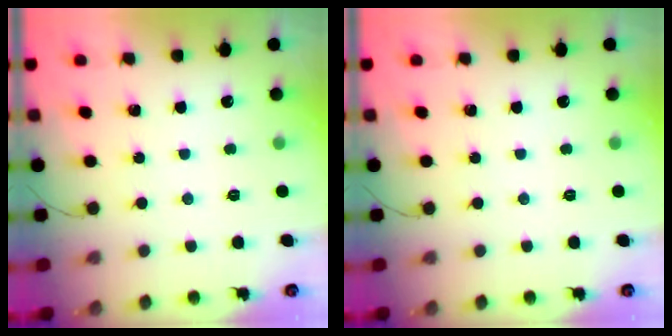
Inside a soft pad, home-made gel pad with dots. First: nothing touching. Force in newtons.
{"total": 0.0}